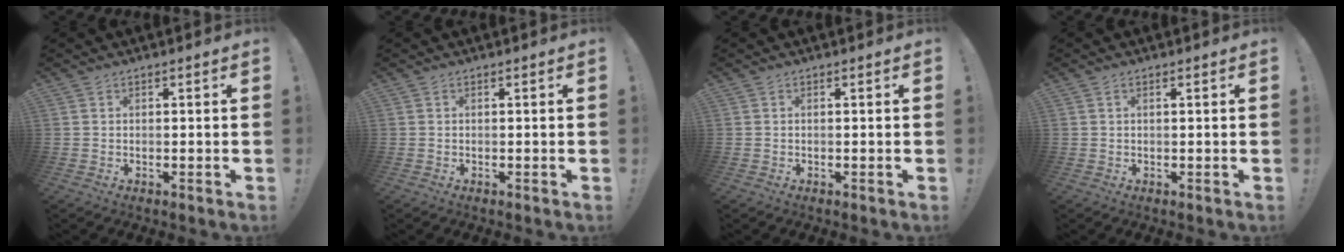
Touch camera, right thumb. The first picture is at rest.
{"total": 0.0}
{"total": 0.0}
{"total": 0.7, "force": [0.3, 0.0, 0.7], "torque": [-0.014, 0.000, 0.005]}